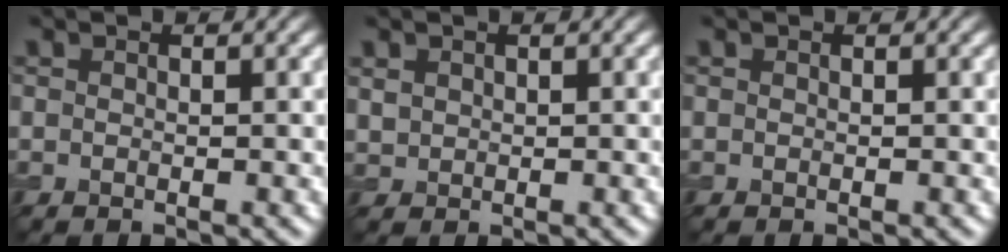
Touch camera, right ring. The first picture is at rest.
{"total": 1.0, "force": [0.5, 0.8, 0.3], "torque": [-0.006, -0.001, 0.015]}
{"total": 0.0}